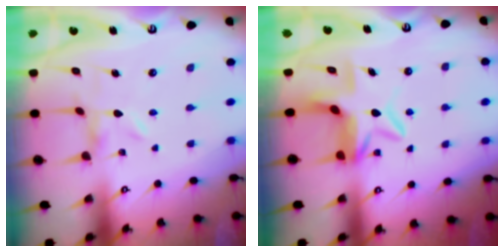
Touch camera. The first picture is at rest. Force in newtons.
{"total": 7.2, "press": 7.1, "slide": 1.3}